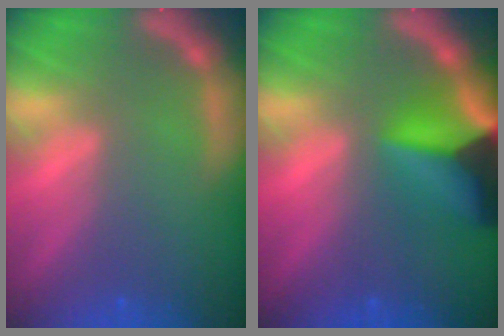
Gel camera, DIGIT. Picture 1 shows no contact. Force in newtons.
{"total": 9.9}